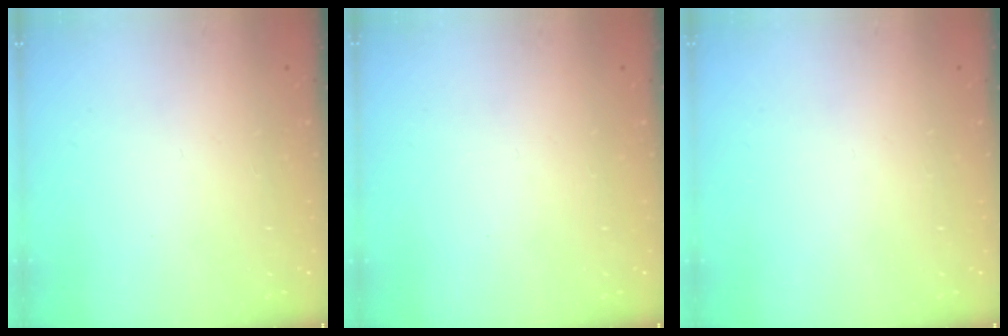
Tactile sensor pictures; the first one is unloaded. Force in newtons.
{"total": 0.0}
{"total": 0.0}